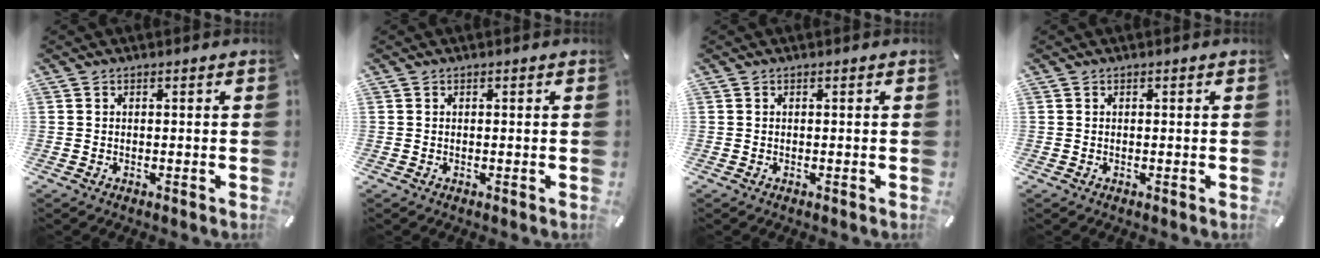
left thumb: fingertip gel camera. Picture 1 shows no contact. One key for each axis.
{"total": 0.0}
{"total": 0.0}
{"total": 0.0}